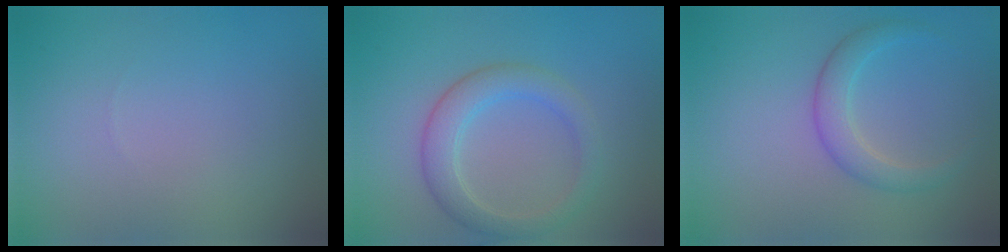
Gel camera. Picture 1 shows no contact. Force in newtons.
{"total": 3.5, "press": 3.5, "slide": 0.1}
{"total": 2.5, "press": 2.5, "slide": 0.1}